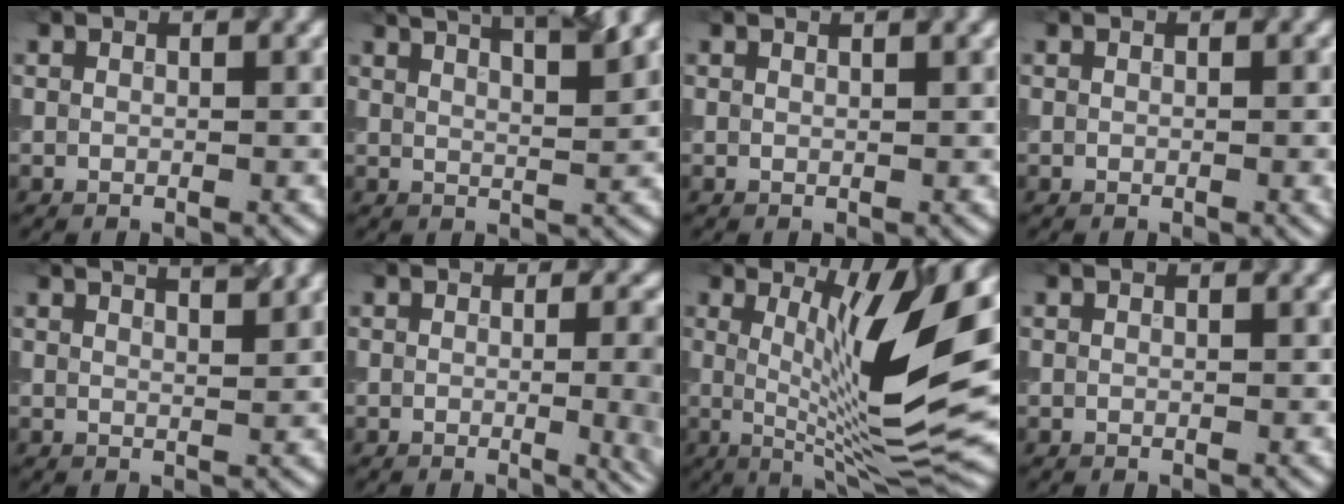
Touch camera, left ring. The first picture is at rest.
{"total": 7.7, "force": [5.4, 2.4, 4.9], "torque": [-0.035, 0.037, 0.037]}
{"total": 0.9, "force": [0.8, 0.3, 0.4], "torque": [-0.003, -0.002, 0.001]}
{"total": 1.3, "force": [0.0, 0.5, 1.2], "torque": [-0.007, 0.004, -0.003]}
{"total": 4.7, "force": [3.4, 1.8, 2.7], "torque": [-0.010, 0.038, 0.009]}
{"total": 7.2, "force": [-0.7, 3.3, 6.4], "torque": [-0.031, -0.005, -0.006]}
{"total": 12.3, "force": [1.9, 2.9, 11.9], "torque": [-0.184, -0.003, 0.032]}
{"total": 0.0}